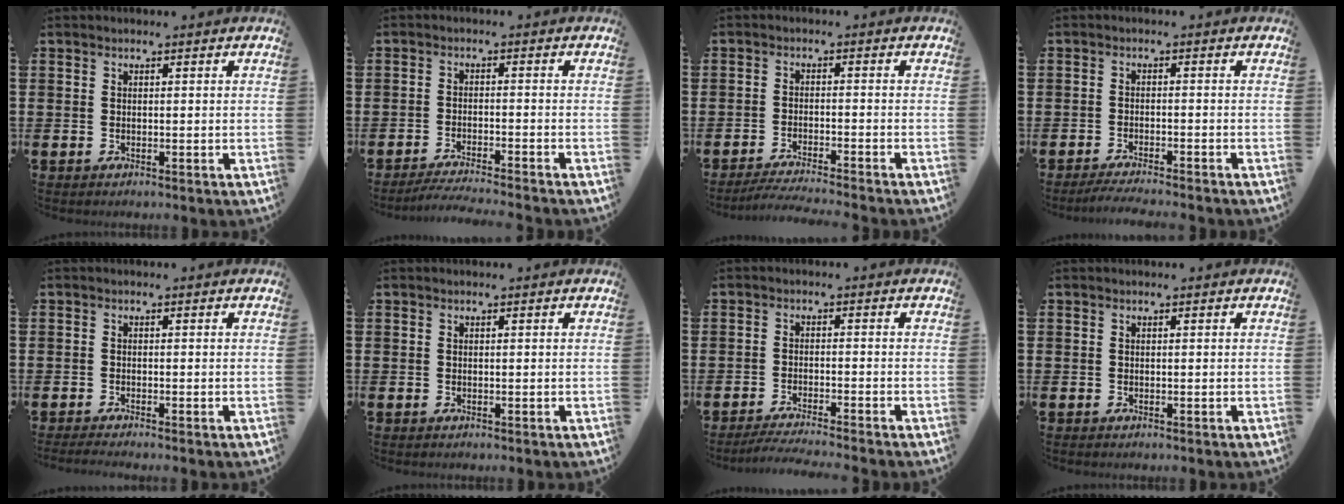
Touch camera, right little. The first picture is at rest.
{"total": 2.7, "force": [-2.5, -0.3, 0.9], "torque": [-0.013, 0.001, -0.049]}
{"total": 2.7, "force": [-2.5, -0.3, 1.0], "torque": [-0.015, 0.001, -0.048]}
{"total": 1.9, "force": [-1.8, -0.2, 0.7], "torque": [-0.010, 0.004, -0.035]}
{"total": 0.8, "force": [-0.6, 0.0, 0.5], "torque": [-0.008, -0.001, -0.013]}
{"total": 0.0}
{"total": 2.4, "force": [-2.2, -0.3, 0.9], "torque": [-0.014, 0.002, -0.042]}
{"total": 0.0}